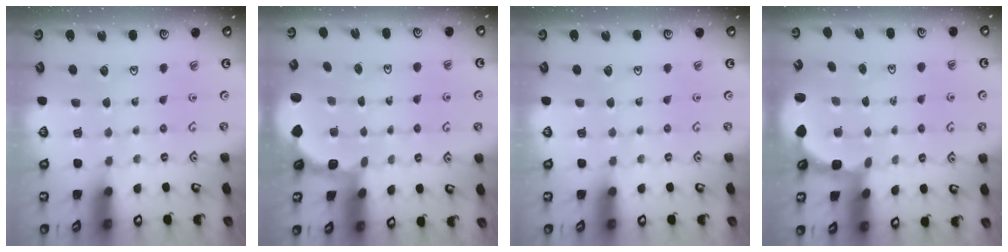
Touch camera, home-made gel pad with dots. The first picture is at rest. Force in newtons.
{"total": 1.8, "press": 1.6, "slide": 0.7}
{"total": 0.0}
{"total": 2.7, "press": 2.4, "slide": 1.4}